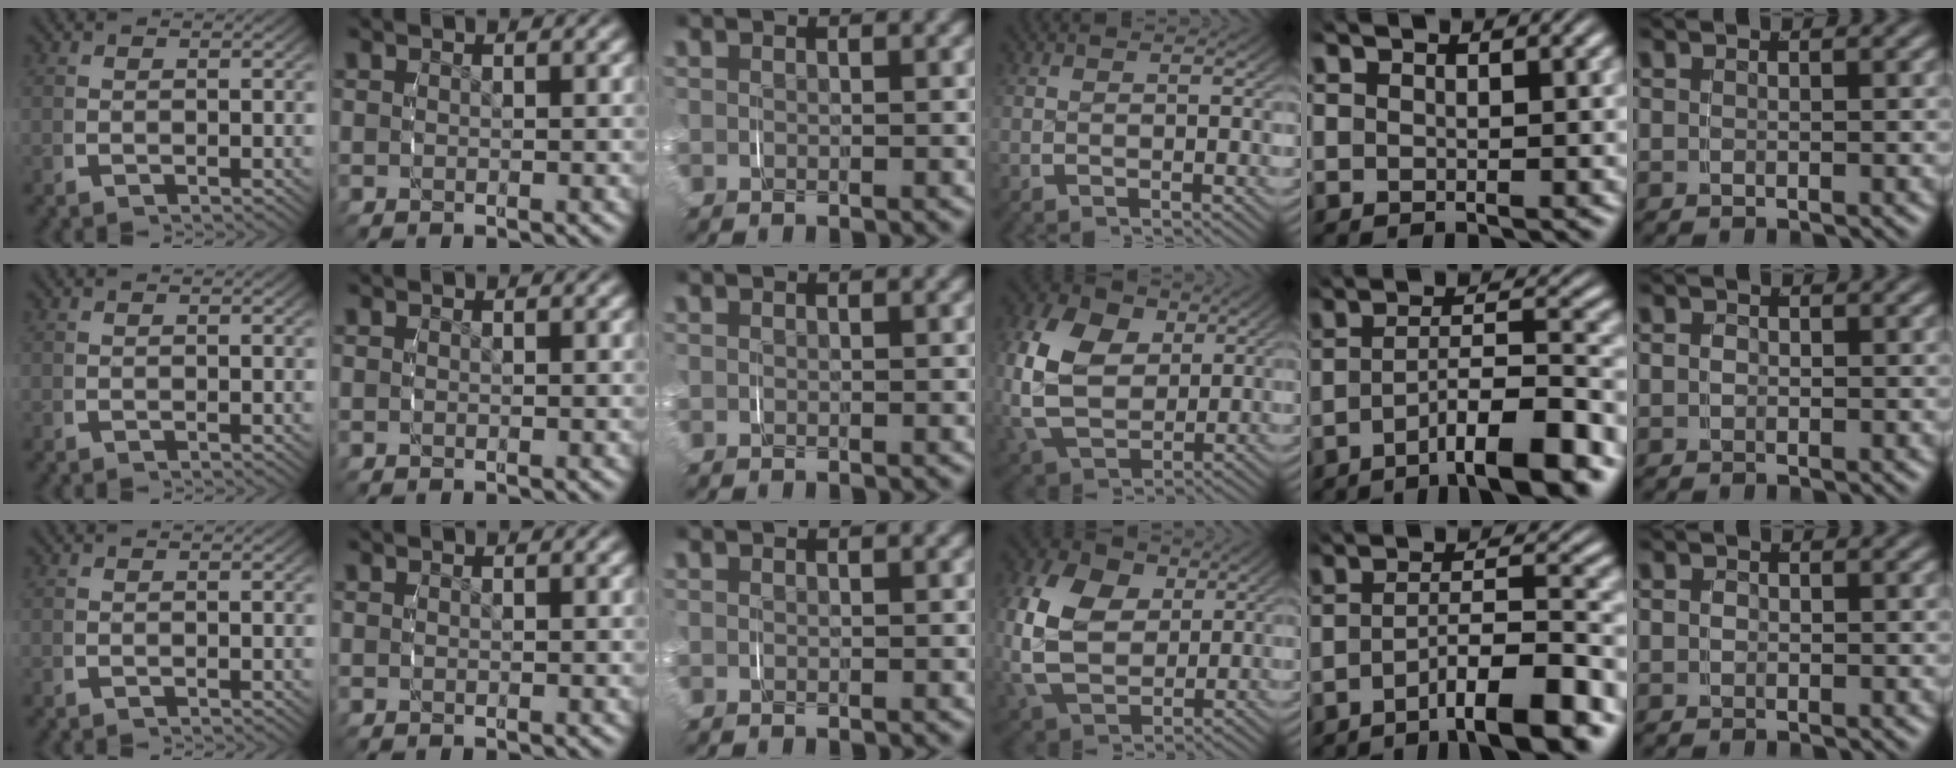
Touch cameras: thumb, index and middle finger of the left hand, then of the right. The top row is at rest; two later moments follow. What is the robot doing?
{"motion": "grasp_and_lifting", "object": "paper"}